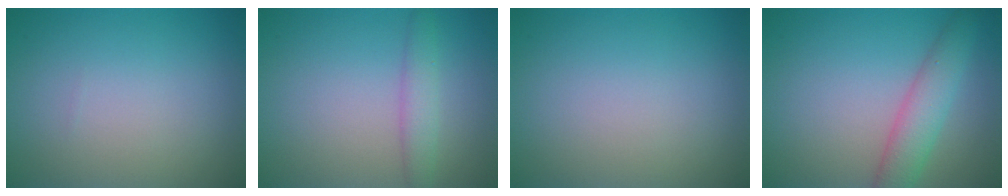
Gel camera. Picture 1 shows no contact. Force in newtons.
{"total": 2.2, "press": 2.2, "slide": 0.1}
{"total": 0.0}
{"total": 3.9, "press": 3.9, "slide": 0.3}